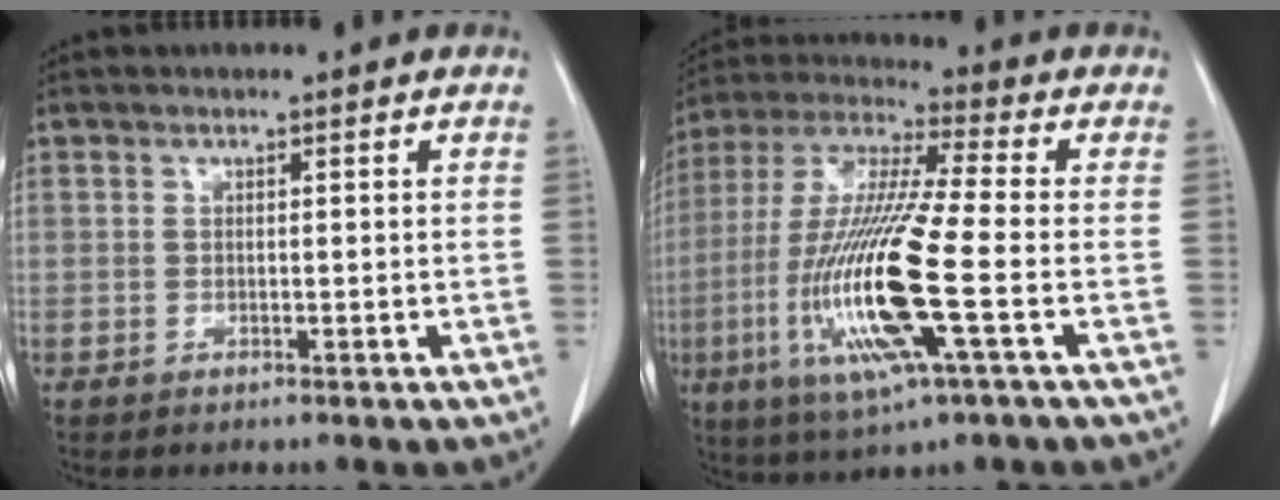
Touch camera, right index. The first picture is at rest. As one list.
[{"total": 18.1, "force": [-4.5, 0.9, 17.5], "torque": [-0.373, -0.018, -0.089]}]